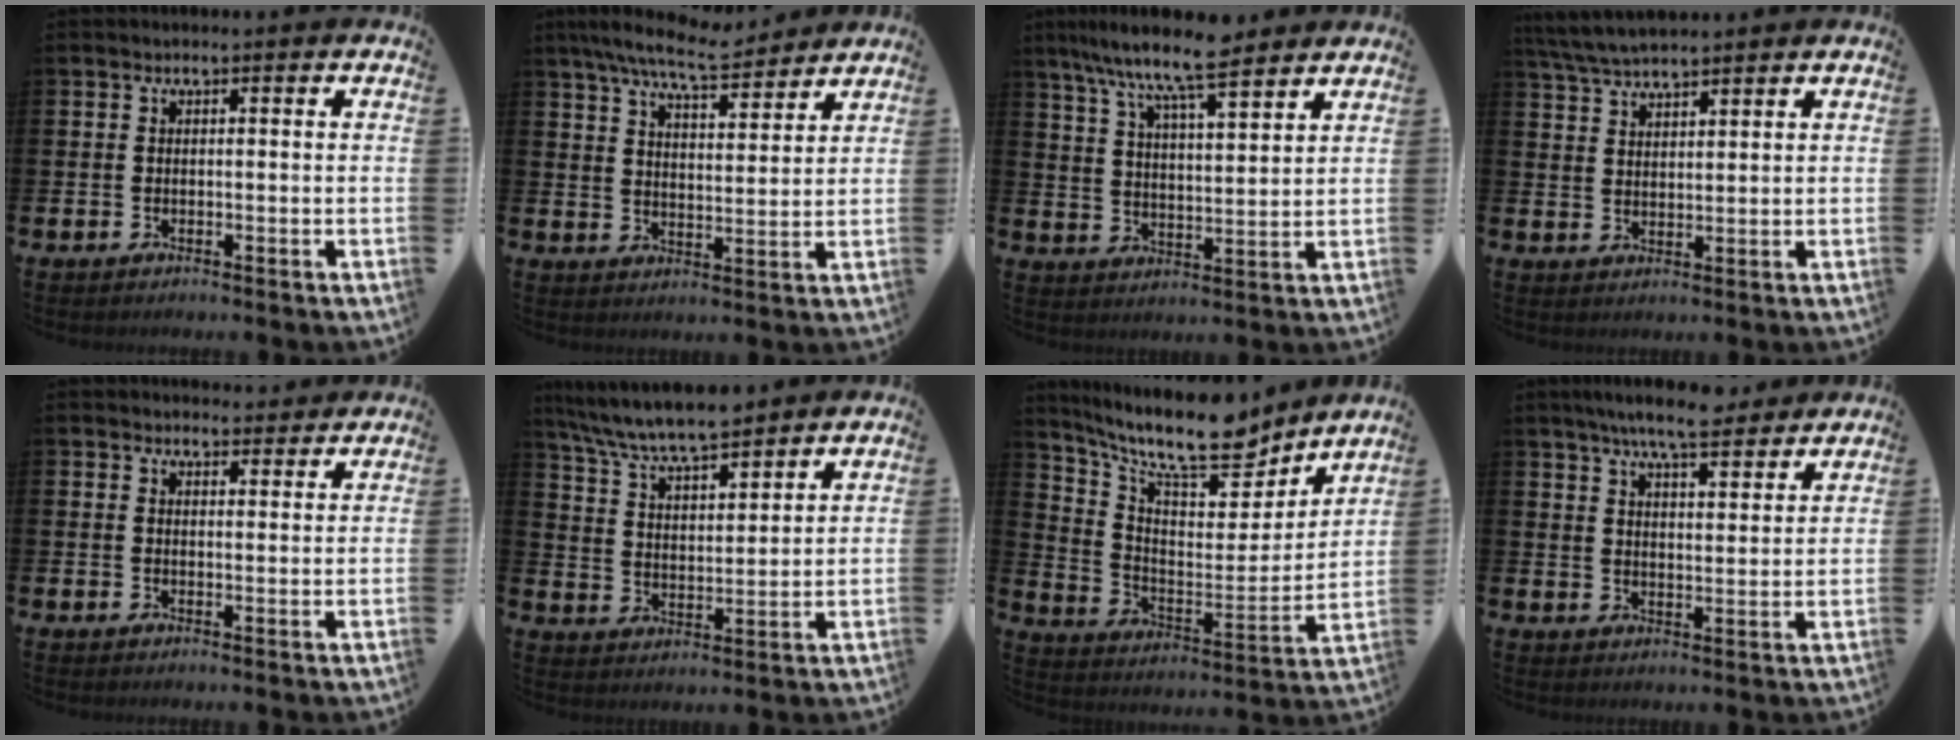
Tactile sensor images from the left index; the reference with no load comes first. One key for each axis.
{"total": 8.4, "fx": 7.7, "fy": 1.1, "fz": 3.2, "tx": -0.085, "ty": -0.032, "tz": 0.140}
{"total": 9.3, "fx": 8.3, "fy": 0.8, "fz": 4.1, "tx": -0.102, "ty": -0.045, "tz": 0.147}
{"total": 4.9, "fx": 4.7, "fy": 0.5, "fz": 1.3, "tx": -0.045, "ty": -0.015, "tz": 0.088}
{"total": 2.6, "fx": 2.6, "fy": 0.5, "fz": -0.1, "tx": 0.006, "ty": -0.017, "tz": 0.045}
{"total": 7.6, "fx": 7.2, "fy": 0.7, "fz": 2.4, "tx": -0.079, "ty": -0.040, "tz": 0.129}
{"total": 11.7, "fx": 10.0, "fy": 3.2, "fz": 5.2, "tx": -0.127, "ty": -0.071, "tz": 0.168}
{"total": 7.1, "fx": 6.6, "fy": 0.8, "fz": 2.5, "tx": -0.057, "ty": -0.030, "tz": 0.117}